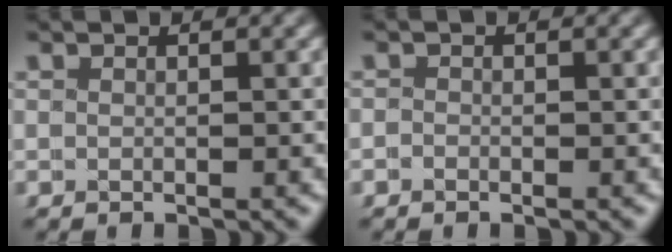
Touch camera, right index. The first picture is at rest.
{"total": 0.6, "force": [-0.6, 0.0, -0.2], "torque": [0.013, 0.005, -0.018]}